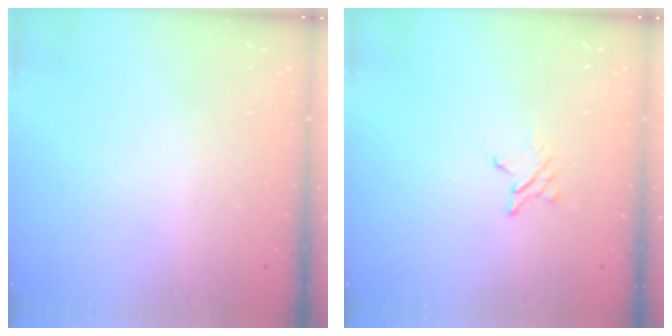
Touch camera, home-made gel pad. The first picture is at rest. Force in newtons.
{"total": 2.3, "press": 2.3, "slide": 0.2}